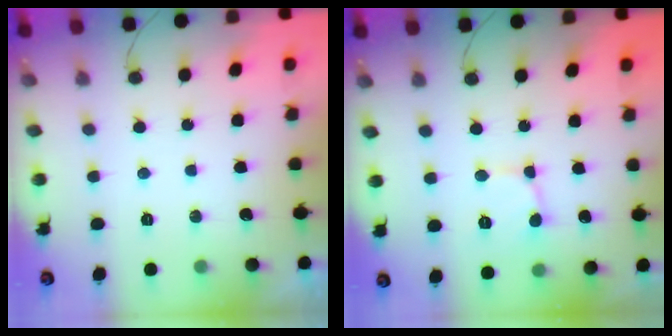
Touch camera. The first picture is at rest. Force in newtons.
{"total": 2.1, "press": 2.1, "slide": 0.2}